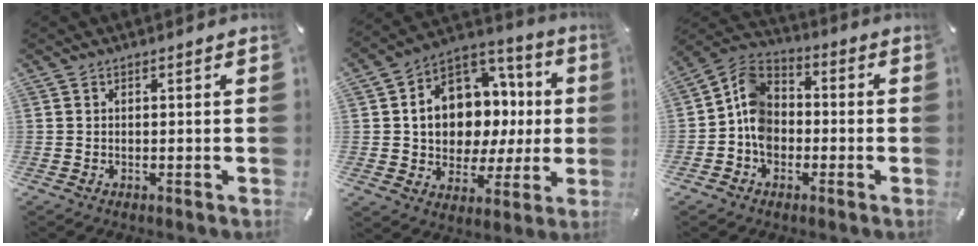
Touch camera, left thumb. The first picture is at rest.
{"total": 13.7, "force": [1.7, 11.4, 7.4], "torque": [-0.123, -0.026, 0.039]}
{"total": 9.4, "force": [-2.1, 7.6, 5.1], "torque": [-0.122, 0.021, -0.043]}